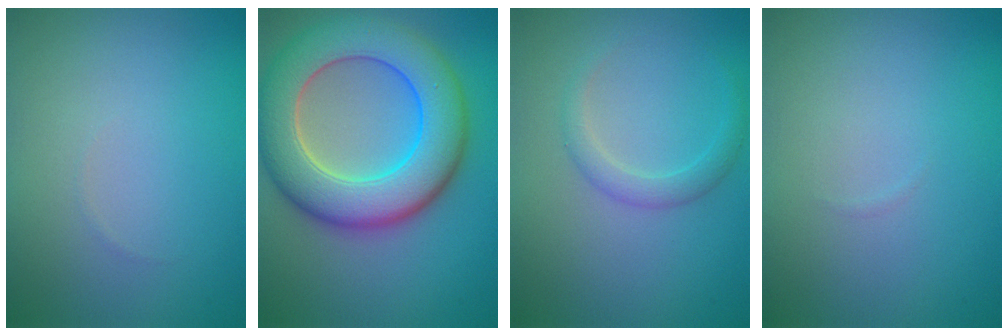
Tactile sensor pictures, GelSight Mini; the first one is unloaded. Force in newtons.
{"total": 10.4, "press": 10.4, "slide": 0.8}
{"total": 1.8, "press": 1.8, "slide": 0.1}
{"total": 0.0}